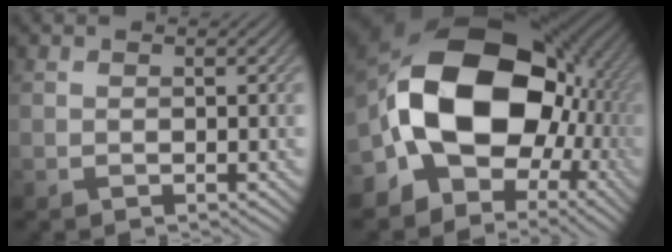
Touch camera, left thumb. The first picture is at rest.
{"total": 19.0, "force": [-1.0, 14.0, 12.7], "torque": [-0.228, 0.004, -0.029]}